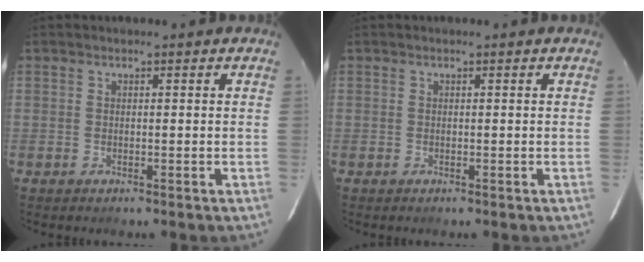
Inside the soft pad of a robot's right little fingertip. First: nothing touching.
{"total": 0.0}